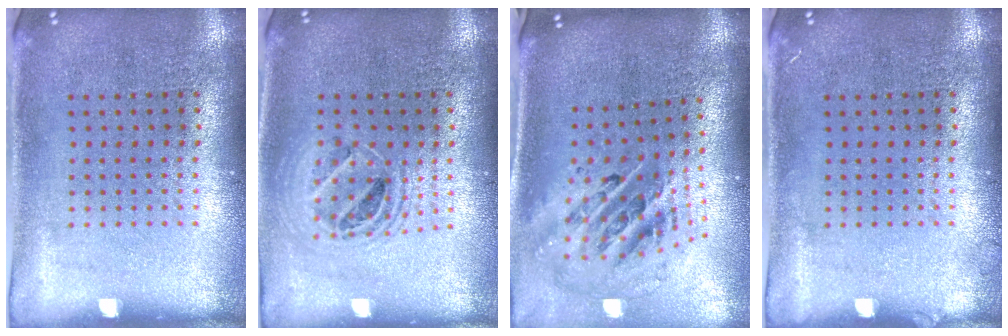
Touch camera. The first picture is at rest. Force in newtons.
{"total": 1.5, "press": 1.3, "slide": 0.8}
{"total": 2.2, "press": 1.6, "slide": 1.5}
{"total": 0.6, "press": 0.6, "slide": 0.2}